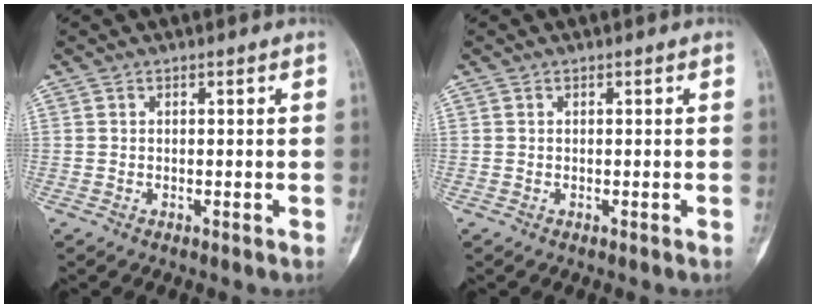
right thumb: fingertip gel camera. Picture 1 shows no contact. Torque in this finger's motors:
{"motor_torque": [0.00, 0.00, 0.00, 0.00, 0.00]}